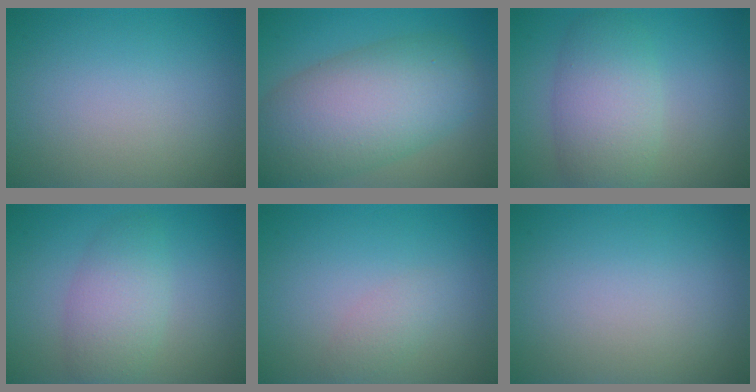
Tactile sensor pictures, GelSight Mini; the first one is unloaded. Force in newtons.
{"total": 10.0, "press": 10.0, "slide": 0.8}
{"total": 5.3, "press": 5.3, "slide": 0.3}
{"total": 3.8, "press": 3.8, "slide": 0.1}
{"total": 1.4, "press": 1.4, "slide": 0.1}
{"total": 0.0}